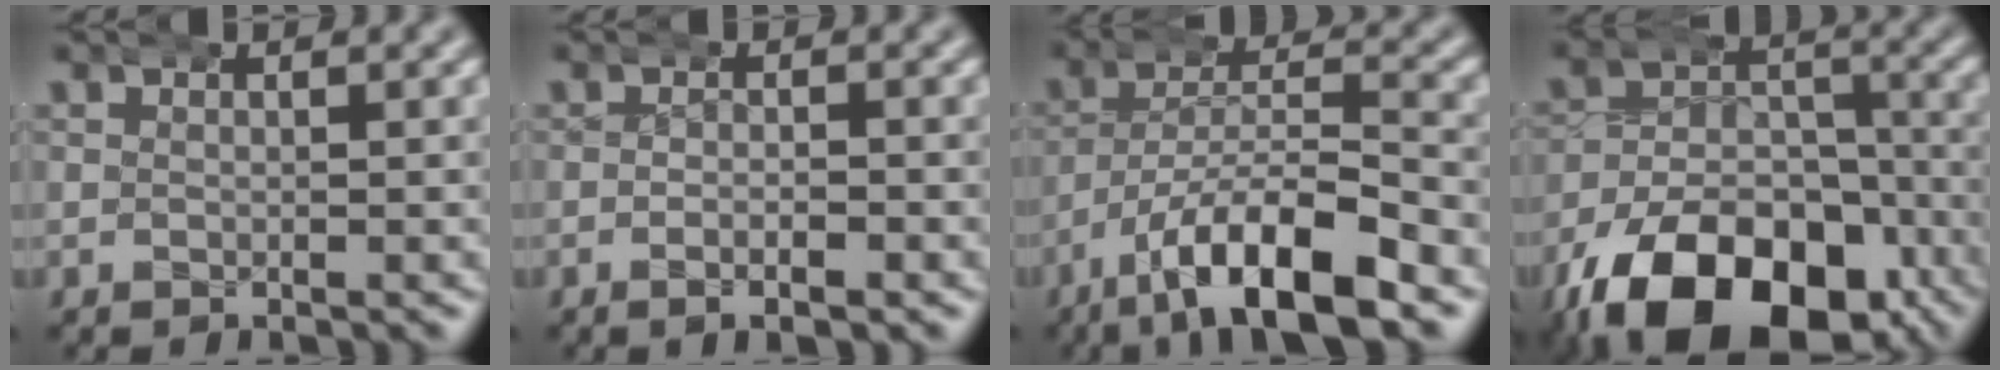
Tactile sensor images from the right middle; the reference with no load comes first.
{"total": 1.6, "force": [-1.0, 0.3, 1.2], "torque": [-0.022, 0.002, -0.023]}
{"total": 8.0, "force": [-4.1, 2.7, 6.4], "torque": [-0.101, -0.011, -0.062]}
{"total": 15.2, "force": [-9.7, 8.5, 8.1], "torque": [-0.138, -0.045, -0.137]}